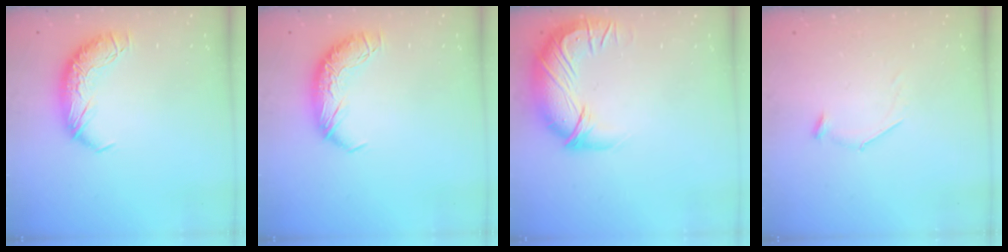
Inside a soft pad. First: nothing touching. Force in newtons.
{"total": 0.0}
{"total": 3.0, "press": 0.1, "slide": 3.0}
{"total": 8.1, "press": 8.1, "slide": 0.7}